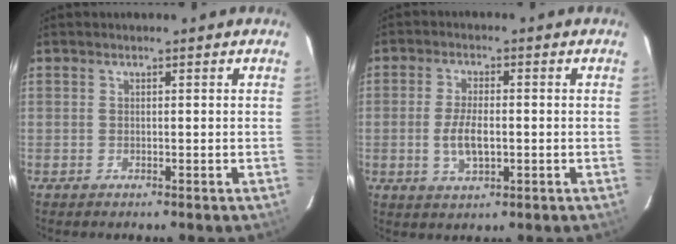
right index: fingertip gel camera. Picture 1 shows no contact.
{"total": 6.0, "force": [-1.0, 2.6, 5.3], "torque": [-0.107, -0.005, -0.016]}